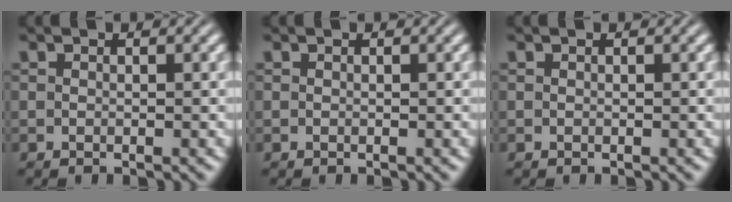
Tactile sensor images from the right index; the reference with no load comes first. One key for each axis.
{"total": 0.0}
{"total": 0.0}